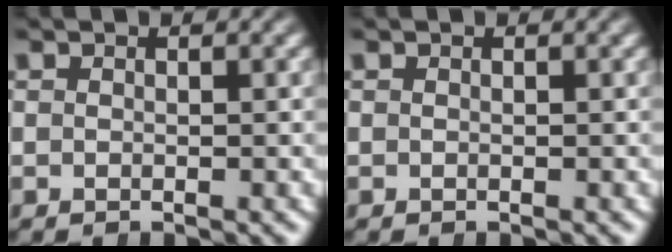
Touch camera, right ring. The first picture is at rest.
{"total": 0.0}